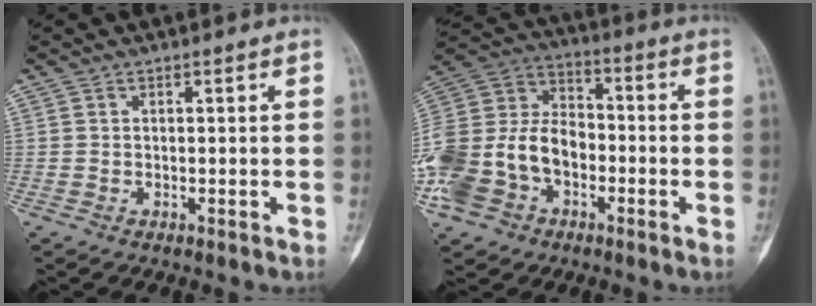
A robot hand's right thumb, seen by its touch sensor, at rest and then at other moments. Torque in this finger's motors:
{"motor_torque": [2.25, 2.16, 1.38, -1.39, 0.12]}